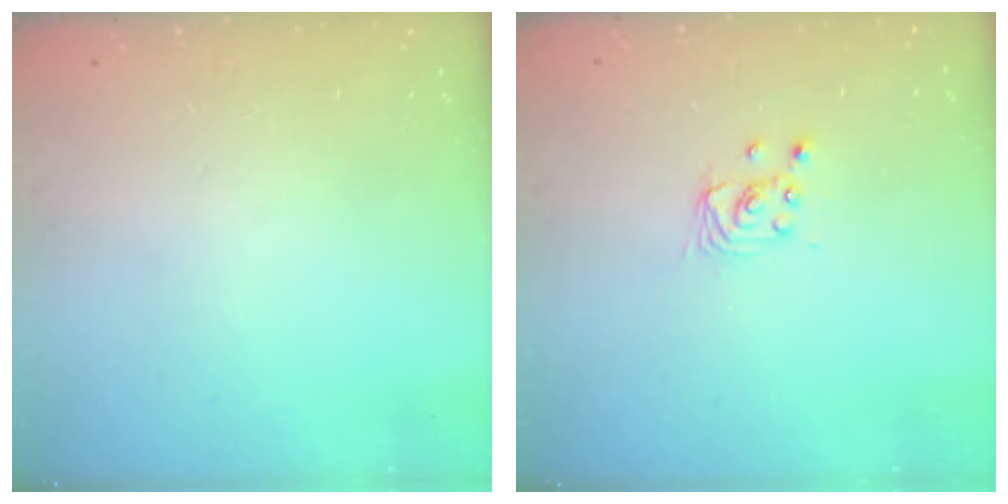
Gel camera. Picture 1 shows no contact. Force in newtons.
{"total": 2.4, "press": 2.4, "slide": 0.2}